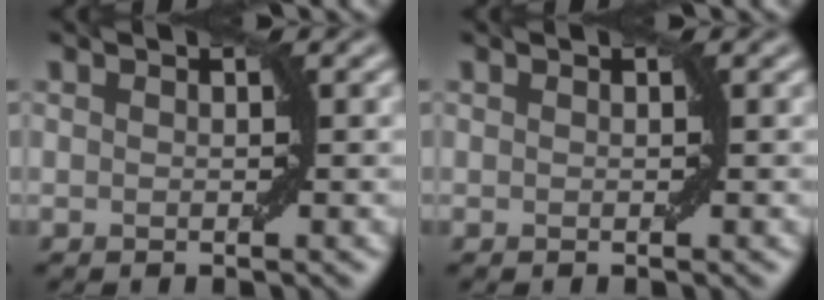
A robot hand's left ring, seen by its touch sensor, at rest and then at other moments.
{"total": 0.0}